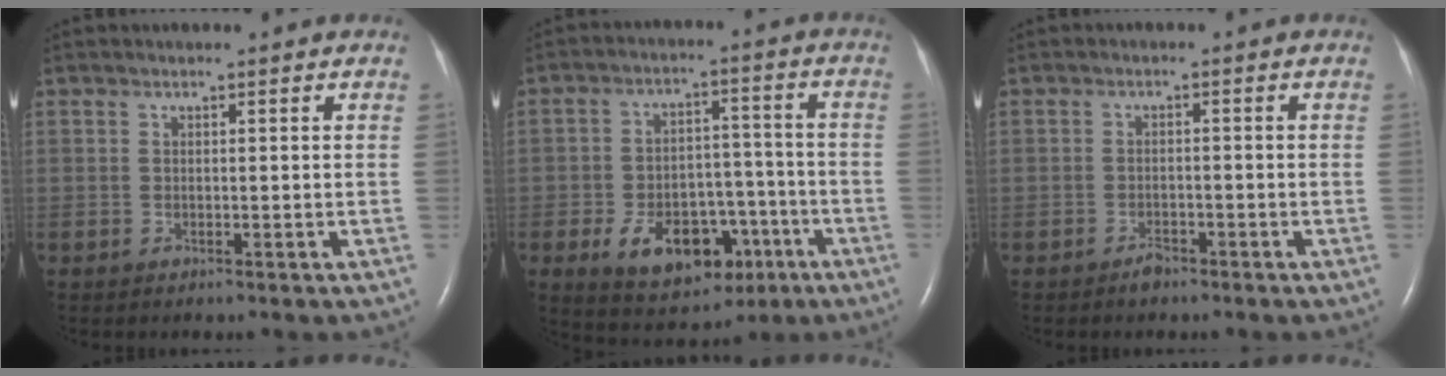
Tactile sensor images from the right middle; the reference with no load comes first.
{"total": 12.9, "force": [-5.9, 7.8, 8.4], "torque": [-0.130, 0.016, -0.079]}
{"total": 1.6, "force": [-1.4, 0.6, 0.5], "torque": [-0.013, 0.000, -0.022]}